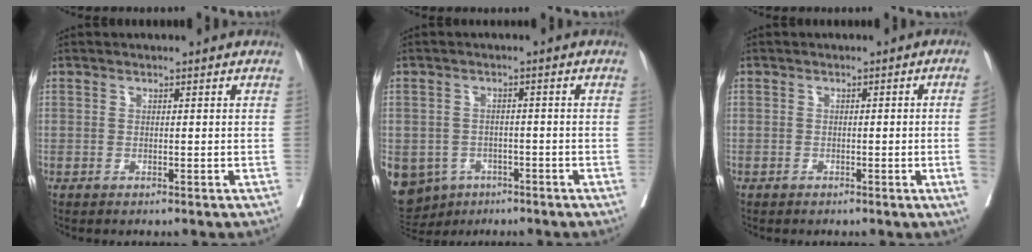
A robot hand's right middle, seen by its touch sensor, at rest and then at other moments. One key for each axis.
{"total": 13.4, "fx": -6.6, "fy": 10.8, "fz": 4.4, "tx": -0.134, "ty": -0.001, "tz": -0.084}
{"total": 2.6, "fx": -0.5, "fy": -0.3, "fz": 2.5, "tx": -0.033, "ty": 0.003, "tz": -0.006}